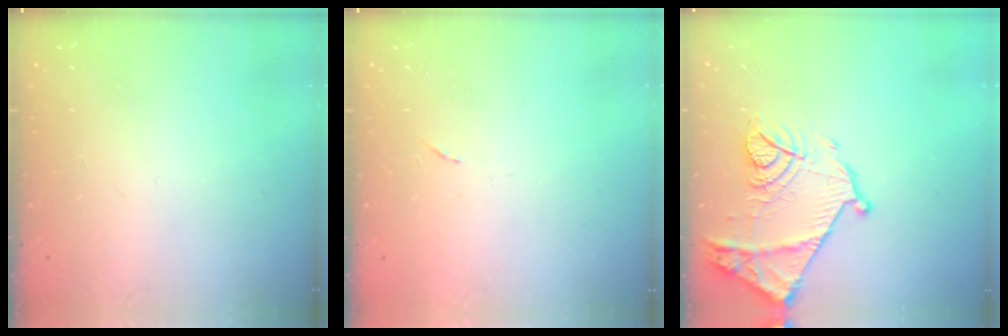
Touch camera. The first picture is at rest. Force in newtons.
{"total": 4.6, "press": 4.6, "slide": 0.6}
{"total": 16.5, "press": 16.4, "slide": 1.4}